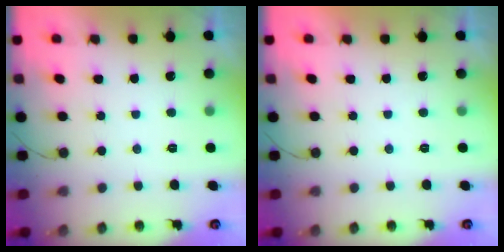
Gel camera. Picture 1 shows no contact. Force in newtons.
{"total": 1.7, "press": 1.7, "slide": 0.1}